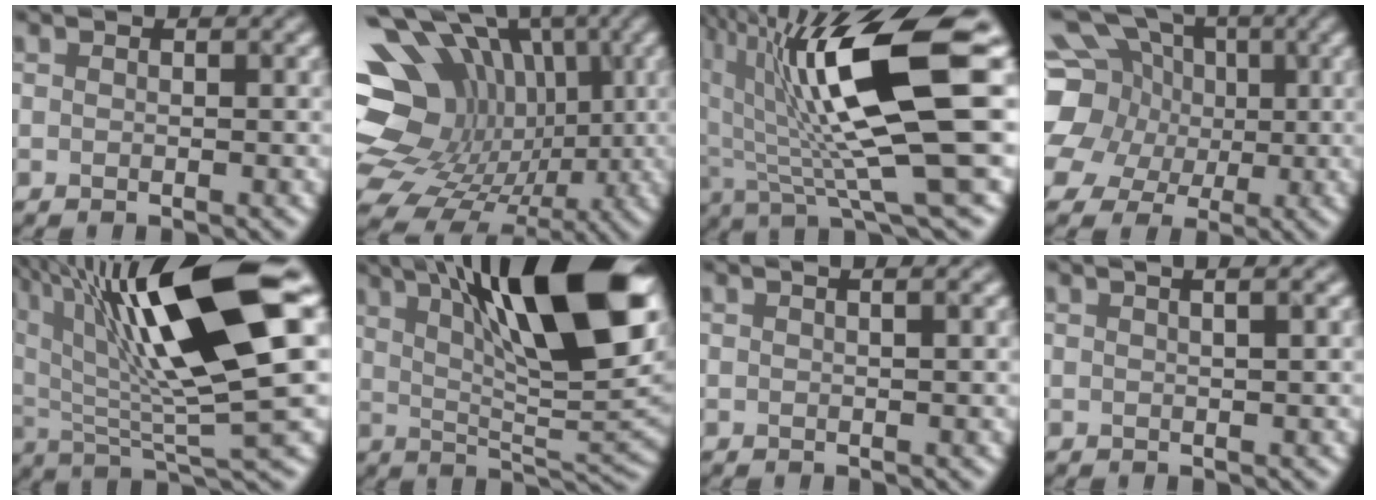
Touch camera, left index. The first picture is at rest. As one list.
[{"total": 18.7, "force": [1.8, 14.9, 11.1], "torque": [-0.217, 0.025, 0.026]}, {"total": 13.8, "force": [2.6, 3.2, 13.2], "torque": [-0.235, -0.006, 0.047]}, {"total": 15.5, "force": [2.7, 13.3, 7.4], "torque": [-0.191, 0.030, 0.014]}, {"total": 14.8, "force": [5.3, 3.3, 13.4], "torque": [-0.219, 0.010, 0.086]}, {"total": 15.4, "force": [6.7, 3.6, 13.4], "torque": [-0.208, 0.011, 0.112]}, {"total": 3.3, "force": [1.7, 1.5, 2.4], "torque": [-0.006, 0.020, -0.012]}, {"total": 4.6, "force": [2.4, 2.0, 3.3], "torque": [-0.013, 0.037, -0.005]}]